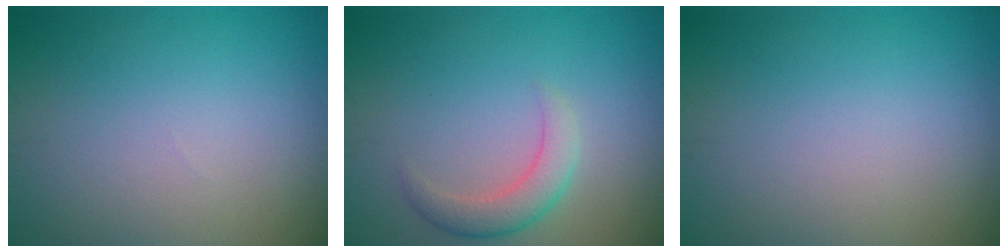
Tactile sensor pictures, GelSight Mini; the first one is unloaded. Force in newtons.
{"total": 2.6, "press": 2.6, "slide": 0.0}
{"total": 0.0}